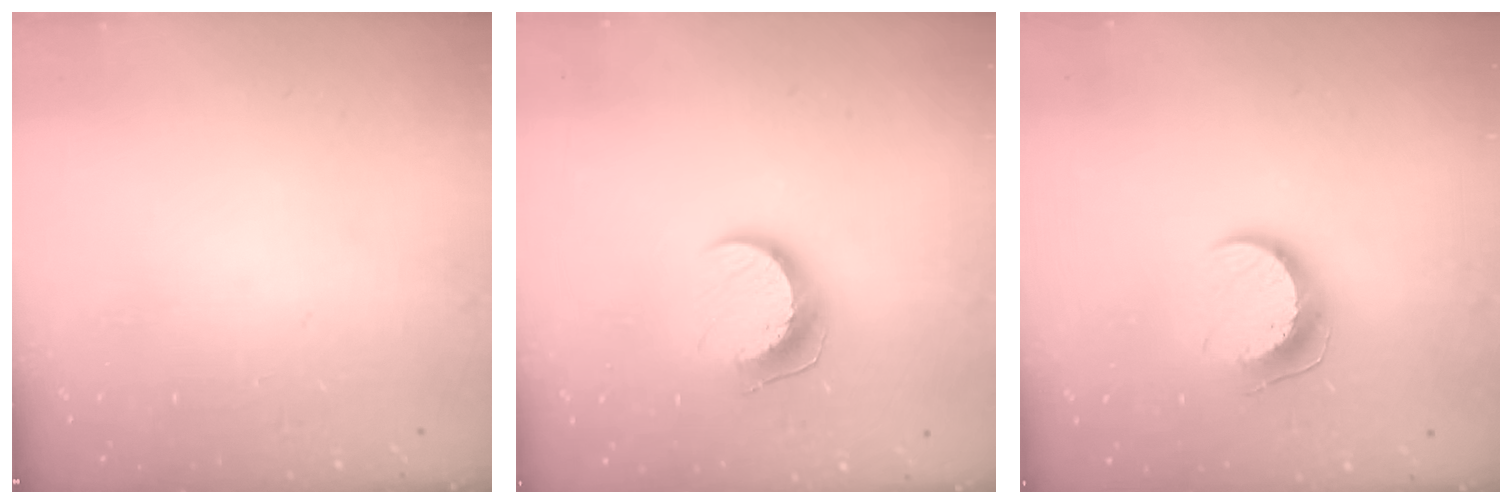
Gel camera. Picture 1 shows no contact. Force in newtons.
{"total": 9.9, "press": 9.9, "slide": 0.2}
{"total": 9.9, "press": 9.8, "slide": 0.5}